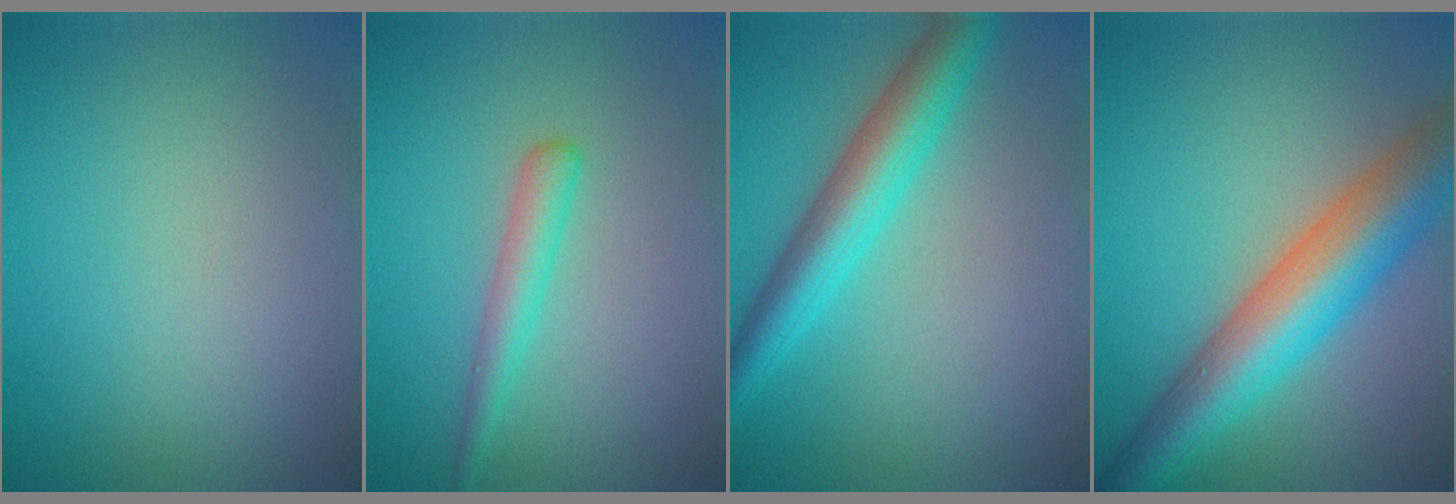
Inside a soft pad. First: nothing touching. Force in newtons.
{"total": 2.2, "press": 2.2, "slide": 0.1}
{"total": 5.3, "press": 5.3, "slide": 0.1}
{"total": 9.2, "press": 9.2, "slide": 0.3}